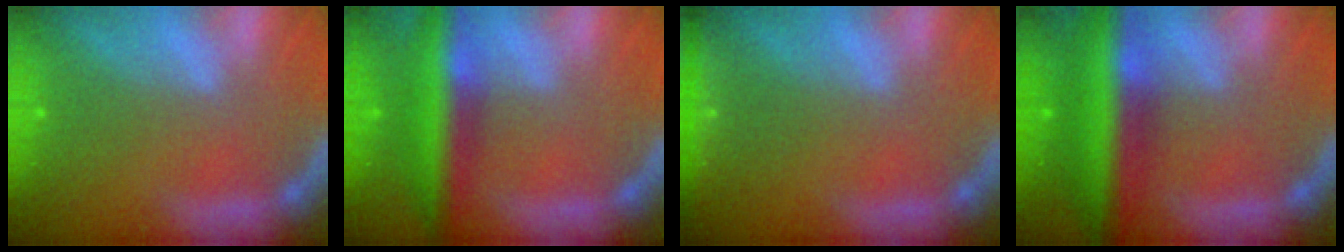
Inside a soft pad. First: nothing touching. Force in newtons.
{"total": 7.0}
{"total": 3.5}
{"total": 9.0}